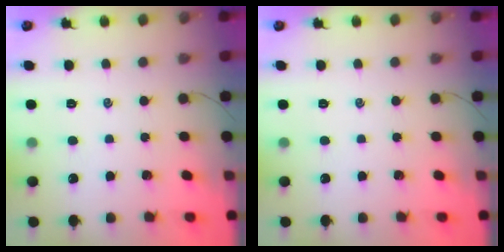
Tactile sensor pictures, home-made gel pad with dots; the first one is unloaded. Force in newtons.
{"total": 0.0}